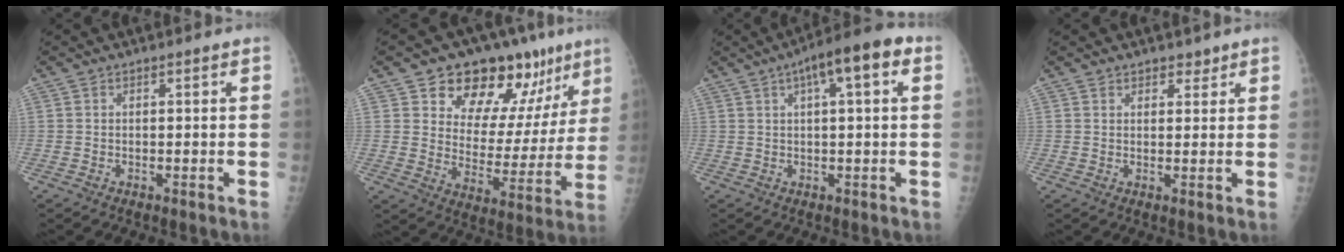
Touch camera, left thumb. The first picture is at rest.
{"total": 19.2, "force": [12.1, 9.9, 11.2], "torque": [-0.094, -0.055, 0.182]}
{"total": 10.3, "force": [4.0, 2.7, 9.1], "torque": [-0.133, 0.024, 0.052]}
{"total": 2.2, "force": [1.7, 1.3, 0.5], "torque": [0.013, -0.010, 0.021]}